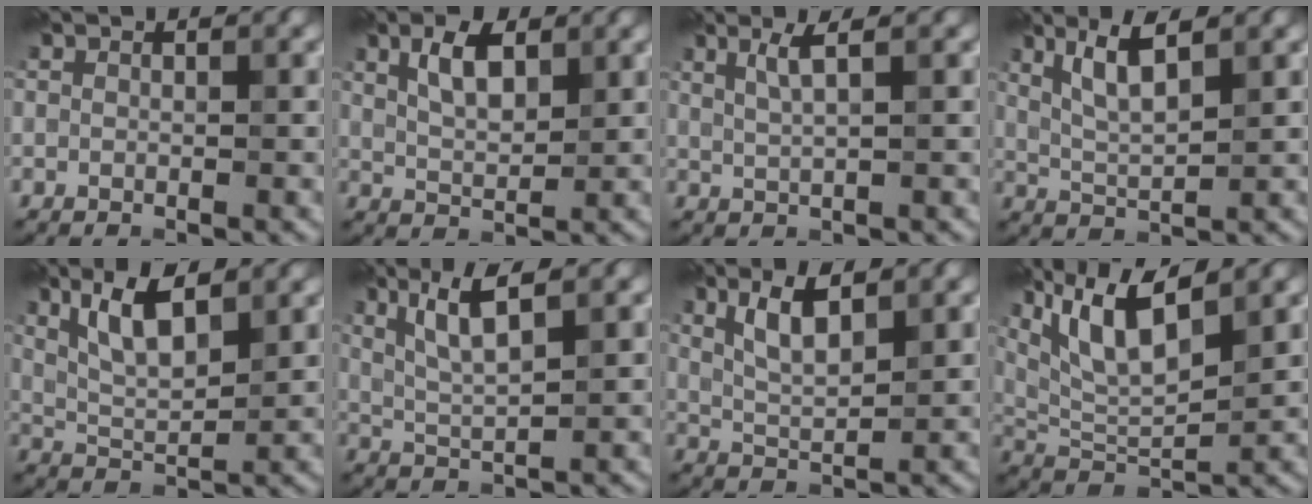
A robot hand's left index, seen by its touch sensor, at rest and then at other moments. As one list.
[{"total": 3.3, "force": [1.7, 1.4, 2.5], "torque": [-0.052, 0.010, 0.032]}, {"total": 1.9, "force": [1.1, 0.2, 1.6], "torque": [-0.029, 0.009, 0.018]}, {"total": 3.6, "force": [2.0, 0.6, 2.9], "torque": [-0.061, 0.006, 0.041]}, {"total": 5.0, "force": [2.7, 1.5, 3.9], "torque": [-0.081, 0.006, 0.051]}, {"total": 4.1, "force": [2.0, 0.6, 3.5], "torque": [-0.073, 0.008, 0.041]}, {"total": 3.3, "force": [1.9, 0.9, 2.6], "torque": [-0.057, 0.006, 0.038]}, {"total": 7.8, "force": [4.6, 2.1, 6.0], "torque": [-0.124, 0.013, 0.091]}]